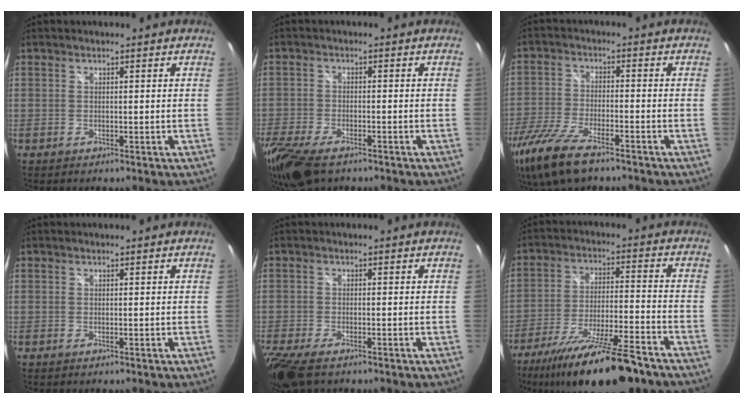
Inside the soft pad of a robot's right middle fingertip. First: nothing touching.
{"total": 13.2, "force": [-9.3, 5.5, 7.6], "torque": [-0.195, -0.052, -0.171]}
{"total": 14.7, "force": [-10.3, 4.5, 9.4], "torque": [-0.215, -0.043, -0.197]}
{"total": 0.0}
{"total": 8.3, "force": [-5.9, 2.7, 5.2], "torque": [-0.128, -0.041, -0.114]}
{"total": 20.0, "force": [-15.5, 3.2, 12.1], "torque": [-0.227, -0.042, -0.245]}